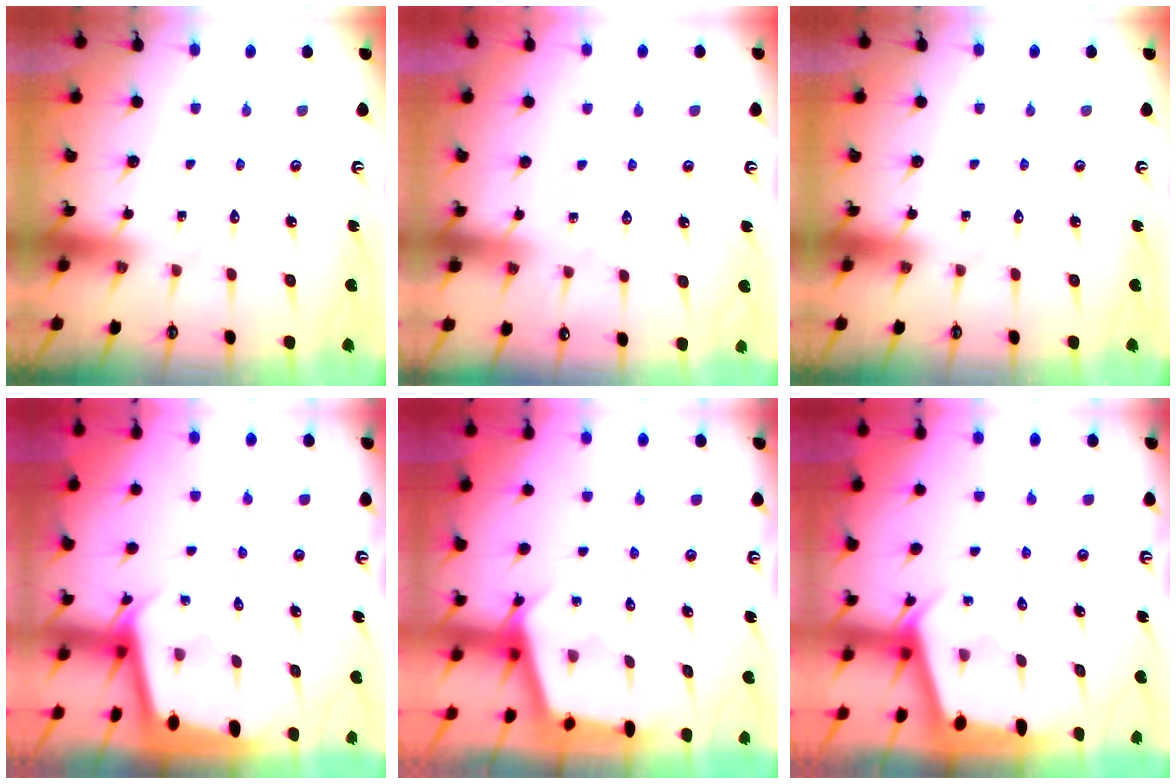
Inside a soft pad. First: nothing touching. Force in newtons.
{"total": 2.6, "press": 2.5, "slide": 0.5}
{"total": 0.0}
{"total": 2.3, "press": 2.3, "slide": 0.1}
{"total": 2.6, "press": 2.5, "slide": 0.4}
{"total": 2.3, "press": 2.3, "slide": 0.2}